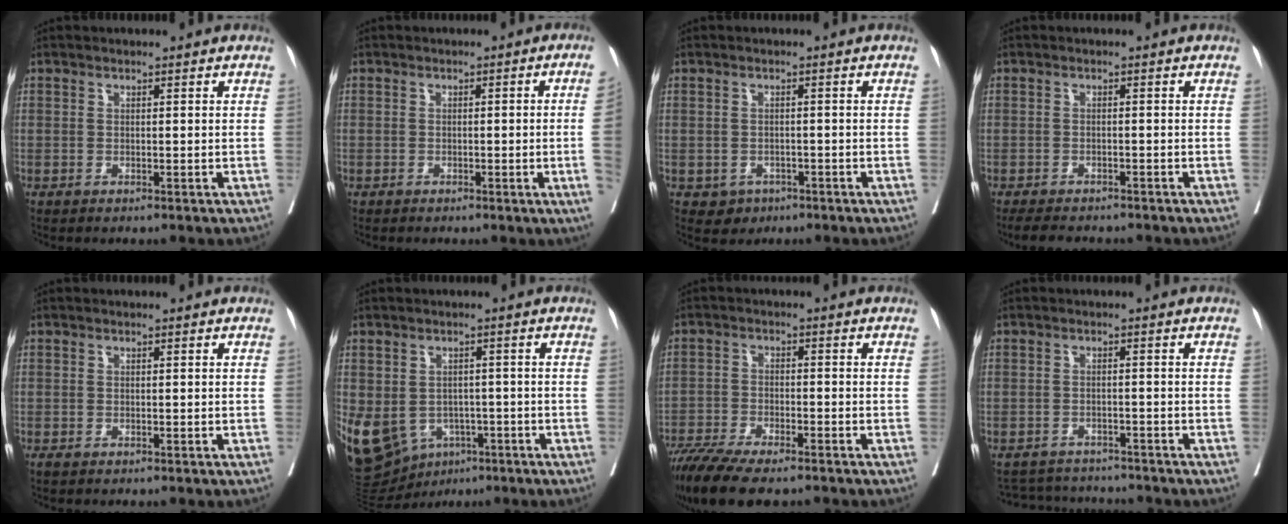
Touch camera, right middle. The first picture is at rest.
{"total": 4.3, "force": [-0.8, -0.9, 4.1], "torque": [-0.047, -0.002, -0.011]}
{"total": 2.5, "force": [-1.3, 2.1, 0.4], "torque": [-0.001, 0.007, -0.012]}
{"total": 6.5, "force": [-5.6, 1.9, 2.5], "torque": [-0.033, -0.006, -0.079]}
{"total": 0.0}
{"total": 13.0, "force": [-5.3, 10.0, 6.5], "torque": [-0.150, 0.007, -0.071]}
{"total": 11.3, "force": [-9.1, 2.4, 6.2], "torque": [-0.097, -0.020, -0.150]}
{"total": 7.5, "force": [-7.3, 1.4, 0.8], "torque": [-0.011, 0.007, -0.104]}